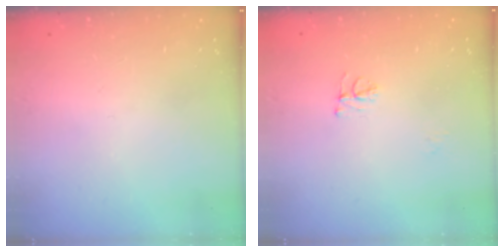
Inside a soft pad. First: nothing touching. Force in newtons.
{"total": 4.7, "press": 4.6, "slide": 0.4}